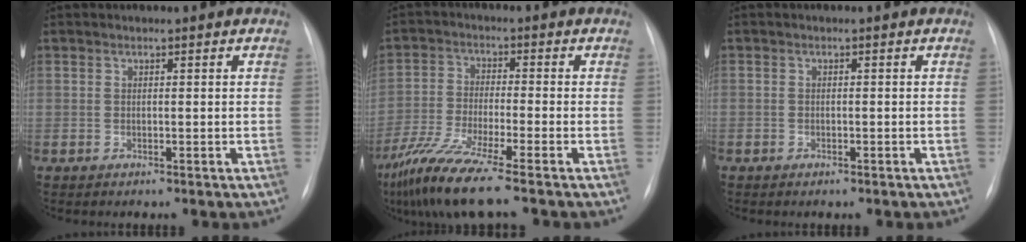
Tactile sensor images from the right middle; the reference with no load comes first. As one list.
[{"total": 10.3, "force": [-7.4, -0.5, 7.1], "torque": [-0.147, -0.037, -0.140]}, {"total": 0.6, "force": [-0.4, 0.4, 0.1], "torque": [-0.002, 0.003, -0.008]}]